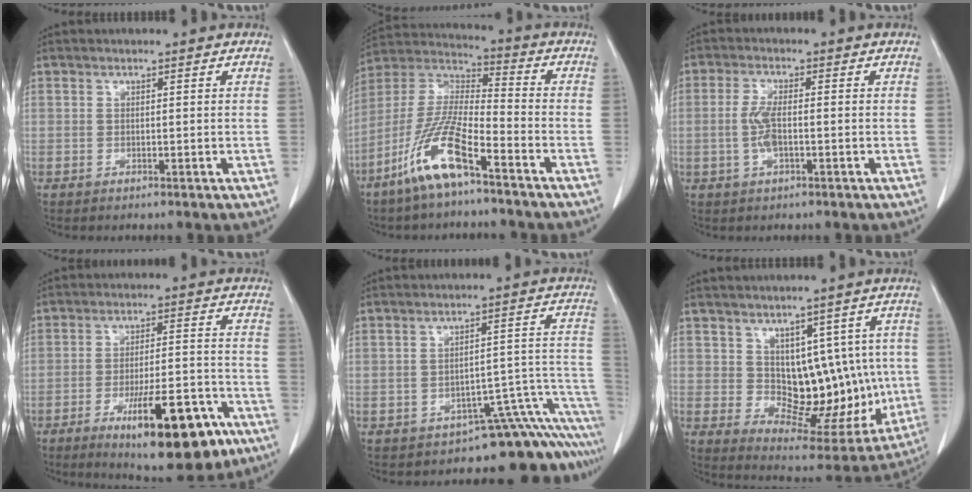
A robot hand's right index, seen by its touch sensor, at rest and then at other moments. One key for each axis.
{"total": 12.7, "fx": -7.6, "fy": 2.0, "fz": 10.0, "tx": -0.214, "ty": -0.015, "tz": -0.151}
{"total": 4.1, "fx": -0.6, "fy": 1.2, "fz": 3.9, "tx": -0.091, "ty": 0.001, "tz": -0.012}
{"total": 15.5, "fx": -8.4, "fy": 3.6, "fz": 12.5, "tx": -0.165, "ty": 0.002, "tz": -0.118}
{"total": 13.1, "fx": -12.1, "fy": 3.0, "fz": 4.0, "tx": 0.020, "ty": 0.075, "tz": -0.144}
{"total": 12.8, "fx": 0.8, "fy": 7.8, "fz": 10.1, "tx": -0.107, "ty": 0.014, "tz": 0.037}